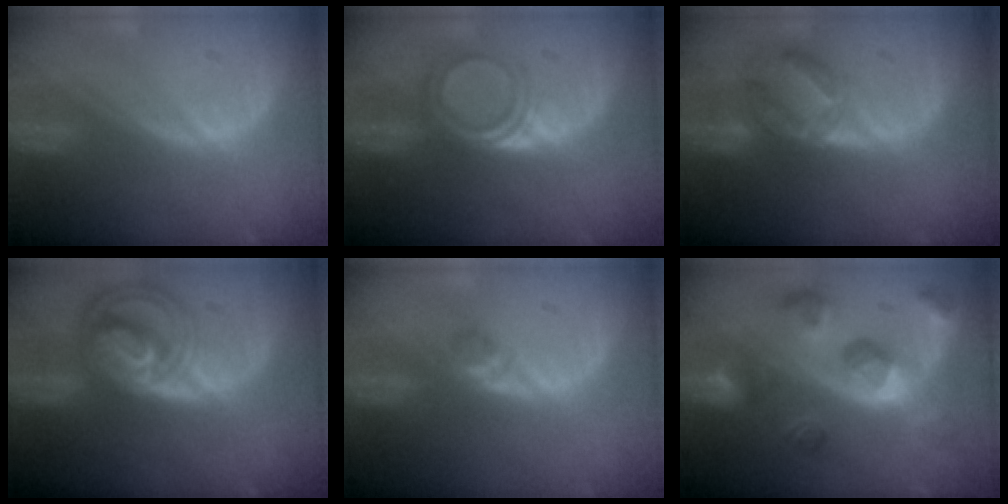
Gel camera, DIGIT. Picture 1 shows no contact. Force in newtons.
{"total": 4.8, "press": 4.2, "slide": 2.4}
{"total": 7.3, "press": 6.0, "slide": 4.0}
{"total": 8.7, "press": 7.5, "slide": 4.3}
{"total": 1.6, "press": 1.4, "slide": 0.8}
{"total": 9.8, "press": 8.8, "slide": 4.4}